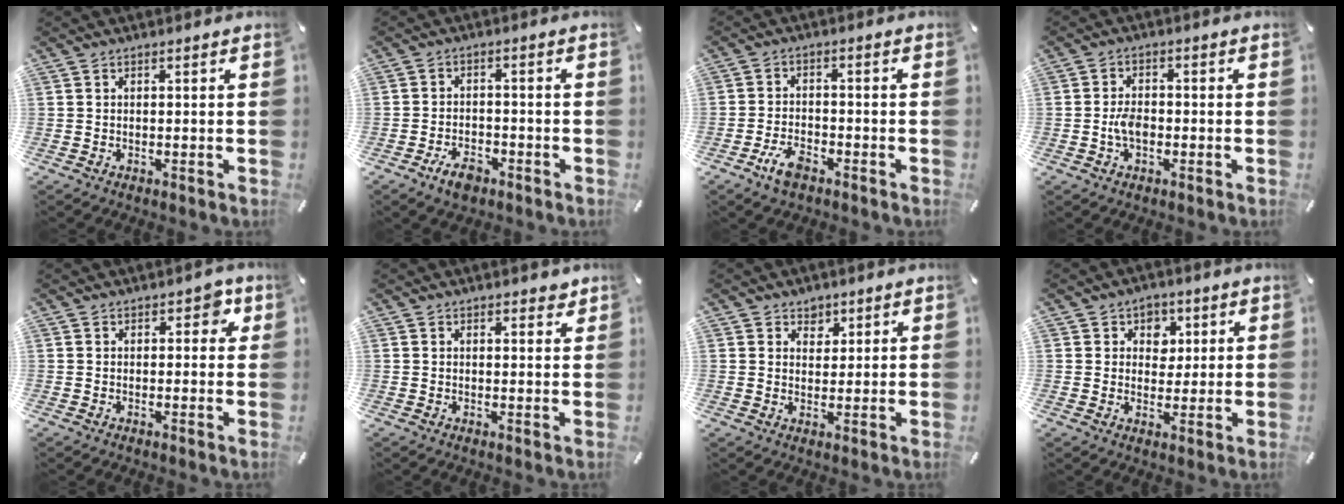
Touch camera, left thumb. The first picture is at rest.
{"total": 5.0, "force": [-3.1, 2.7, 2.7], "torque": [-0.054, 0.016, -0.058]}
{"total": 5.5, "force": [-3.4, 2.6, 3.4], "torque": [-0.078, 0.014, -0.066]}
{"total": 4.3, "force": [-1.2, 2.6, 3.3], "torque": [-0.066, 0.008, -0.022]}
{"total": 3.8, "force": [1.5, 2.5, 2.4], "torque": [-0.012, -0.004, 0.016]}
{"total": 1.8, "force": [1.4, 0.9, 0.5], "torque": [-0.003, -0.003, 0.026]}
{"total": 3.7, "force": [2.1, 3.1, 0.1], "torque": [0.011, -0.007, 0.033]}
{"total": 5.2, "force": [1.7, 4.8, 1.1], "torque": [0.002, -0.004, 0.022]}